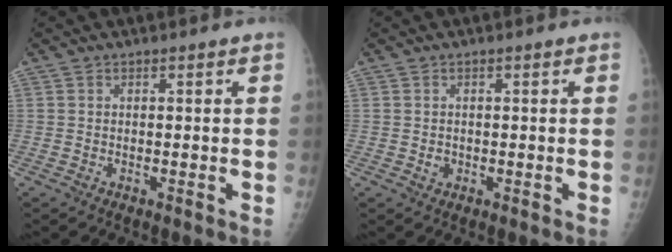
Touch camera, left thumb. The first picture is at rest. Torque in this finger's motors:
{"motor_torque": [0.30, 0.38, 0.30, 0.27, -0.01]}